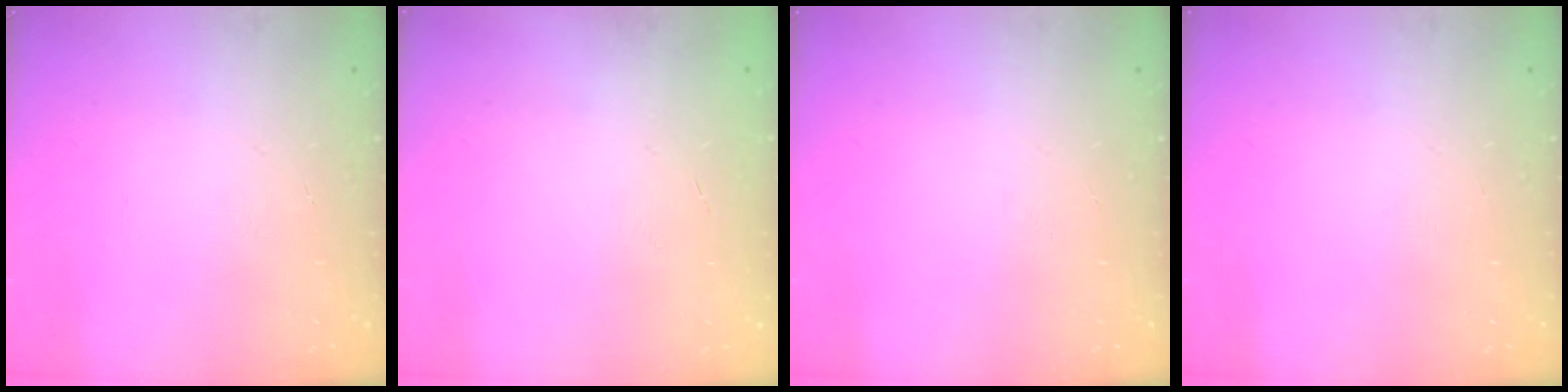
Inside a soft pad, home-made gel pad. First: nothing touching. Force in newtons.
{"total": 0.0}
{"total": 0.0}
{"total": 0.0}